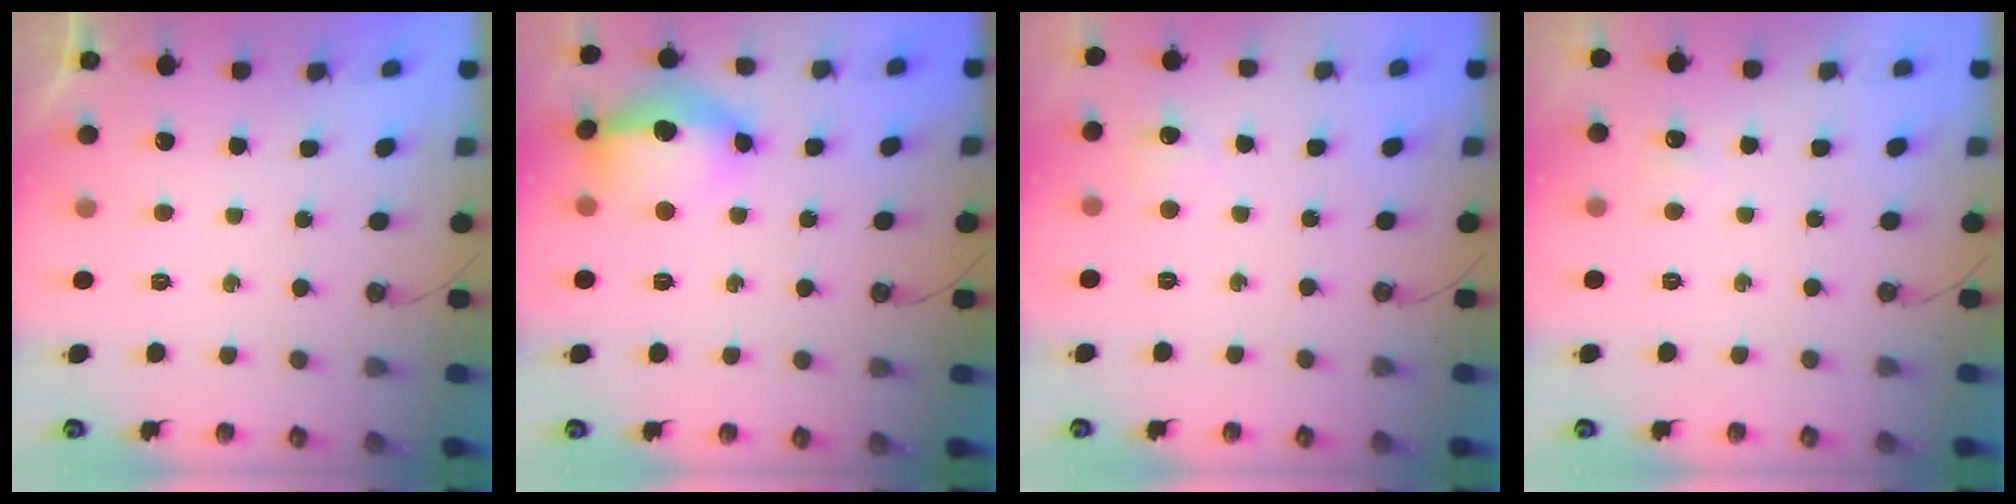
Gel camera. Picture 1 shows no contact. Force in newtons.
{"total": 15.4, "press": 15.3, "slide": 1.9}
{"total": 4.8, "press": 4.7, "slide": 0.6}
{"total": 2.7, "press": 2.7, "slide": 0.6}